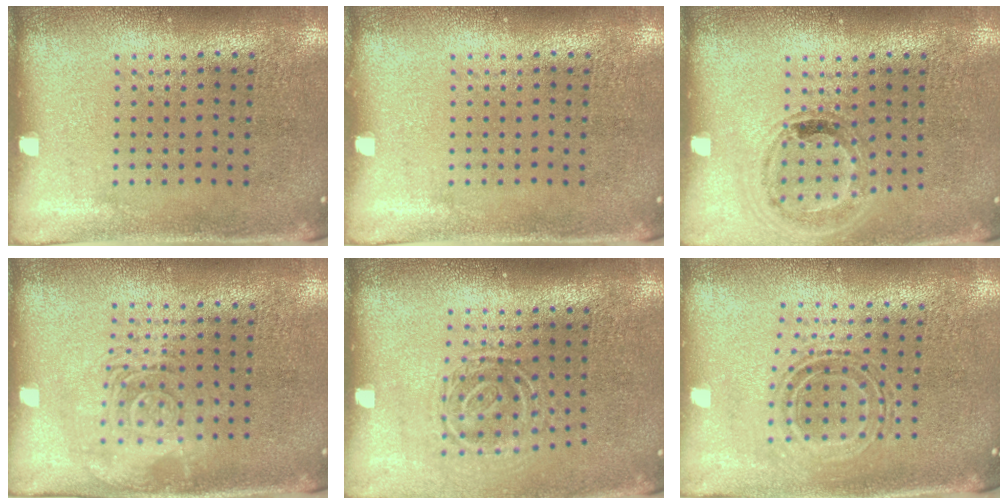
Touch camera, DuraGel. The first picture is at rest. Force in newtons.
{"total": 0.0}
{"total": 0.9, "press": 0.9, "slide": 0.1}
{"total": 2.5, "press": 2.5, "slide": 0.5}
{"total": 1.6, "press": 1.1, "slide": 1.2}
{"total": 0.6, "press": 0.5, "slide": 0.3}